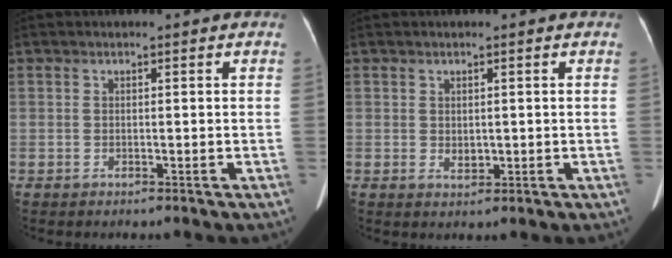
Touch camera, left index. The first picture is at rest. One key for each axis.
{"total": 1.5, "fx": -0.1, "fy": 1.1, "fz": 1.0, "tx": -0.022, "ty": -0.006, "tz": 0.002}